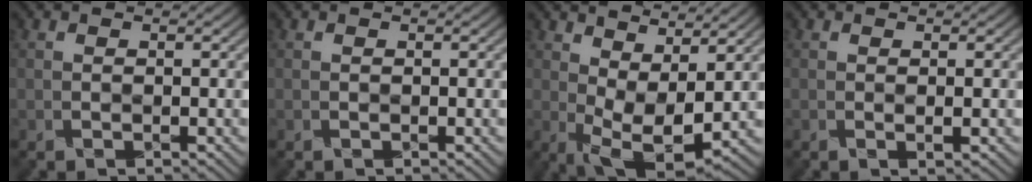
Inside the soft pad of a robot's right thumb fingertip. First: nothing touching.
{"total": 0.0}
{"total": 7.8, "force": [2.7, 3.4, 6.5], "torque": [-0.124, -0.005, 0.049]}
{"total": 0.5, "force": [0.0, -0.2, 0.5], "torque": [-0.010, 0.000, 0.000]}